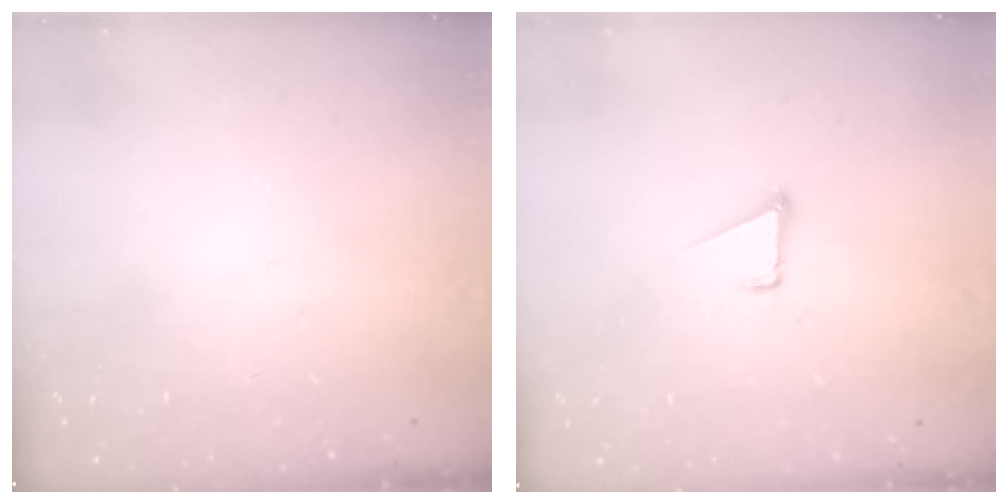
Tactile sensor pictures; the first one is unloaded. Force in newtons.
{"total": 1.7, "press": 1.7, "slide": 0.1}